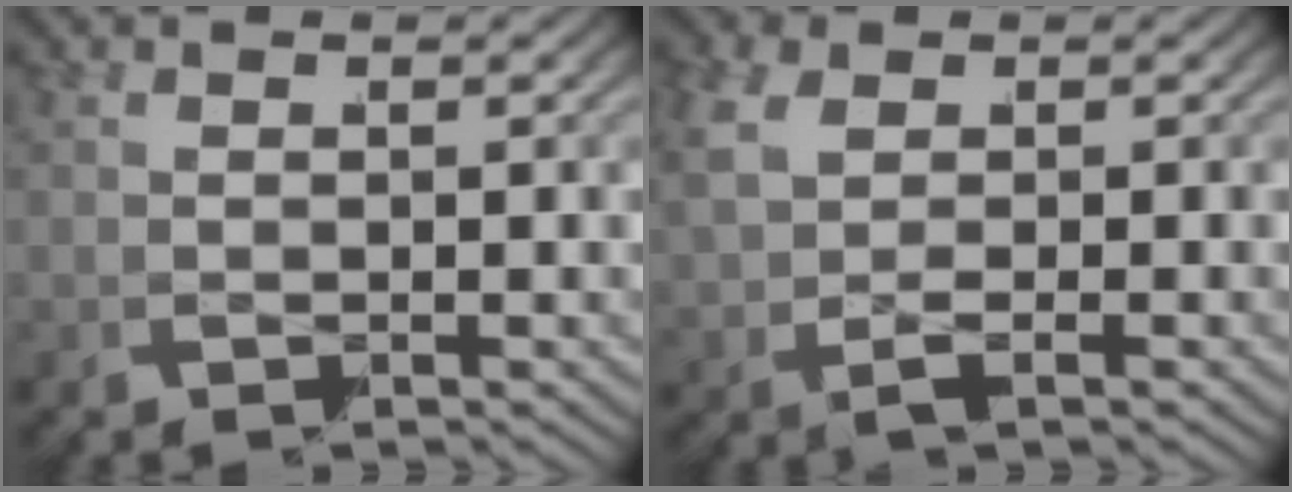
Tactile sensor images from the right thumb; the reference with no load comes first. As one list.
[{"total": 2.5, "force": [0.6, 1.8, 1.6], "torque": [-0.038, -0.001, 0.012]}]